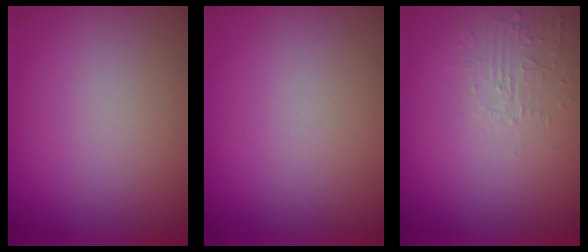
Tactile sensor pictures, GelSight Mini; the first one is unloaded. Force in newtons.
{"total": 0.0}
{"total": 1.6, "press": 0.3, "slide": 1.6}